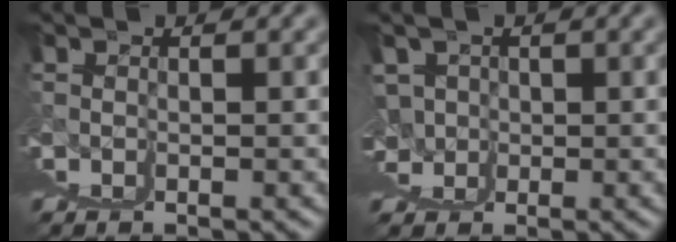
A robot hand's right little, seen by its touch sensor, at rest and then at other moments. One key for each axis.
{"total": 3.0, "fx": 2.4, "fy": 0.8, "fz": 1.7, "tx": -0.026, "ty": -0.015, "tz": 0.048}